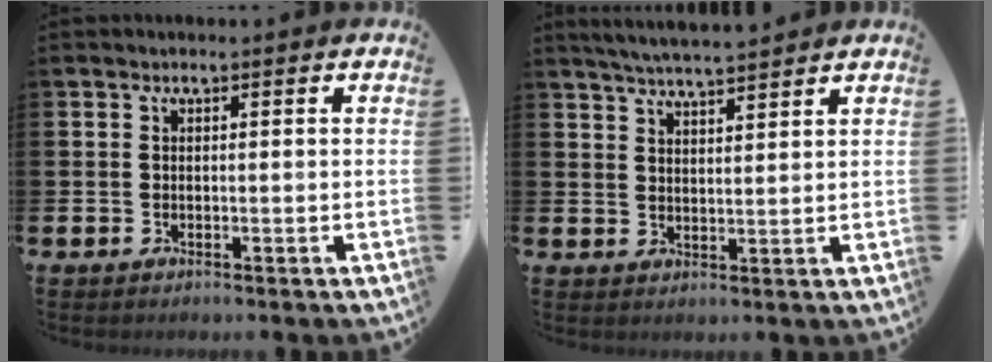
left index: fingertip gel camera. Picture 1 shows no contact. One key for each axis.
{"total": 4.8, "fx": 4.7, "fy": 0.0, "fz": 1.0, "tx": -0.026, "ty": -0.023, "tz": 0.084}